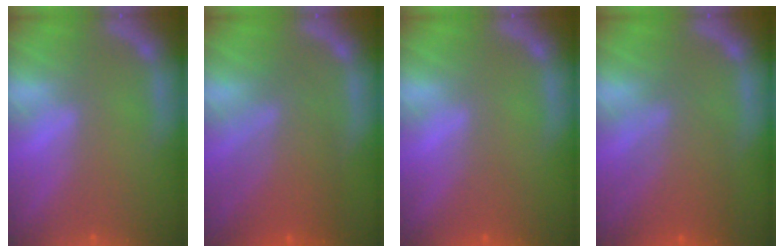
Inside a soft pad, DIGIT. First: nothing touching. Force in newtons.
{"total": 7.0}
{"total": 1.5}
{"total": 5.5}